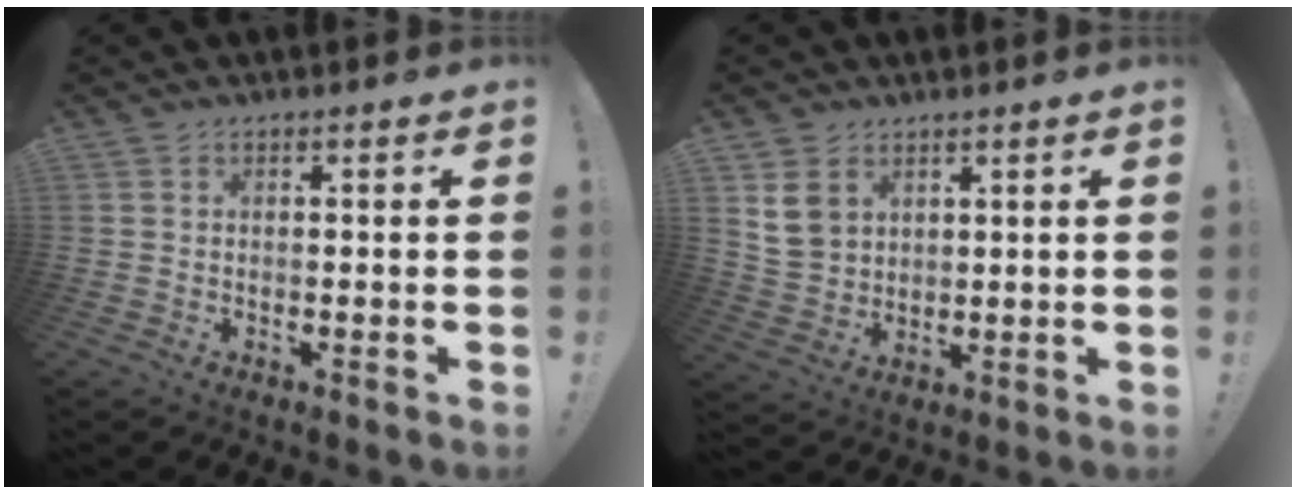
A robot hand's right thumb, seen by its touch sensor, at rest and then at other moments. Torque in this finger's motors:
{"motor_torque": [0.31, -0.07, 0.45, 0.44, 0.06]}